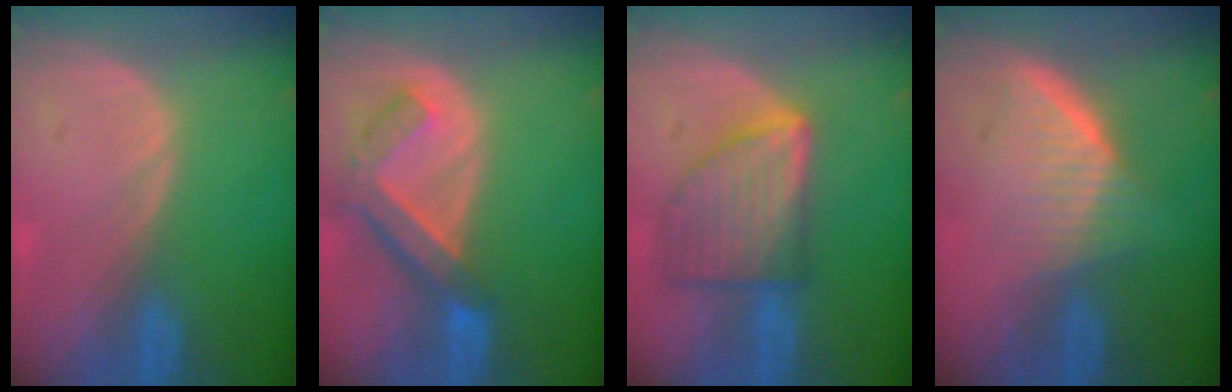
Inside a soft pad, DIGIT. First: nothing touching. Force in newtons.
{"total": 7.3, "press": 6.4, "slide": 3.6}
{"total": 8.1, "press": 8.1, "slide": 0.3}
{"total": 6.5, "press": 6.0, "slide": 2.6}